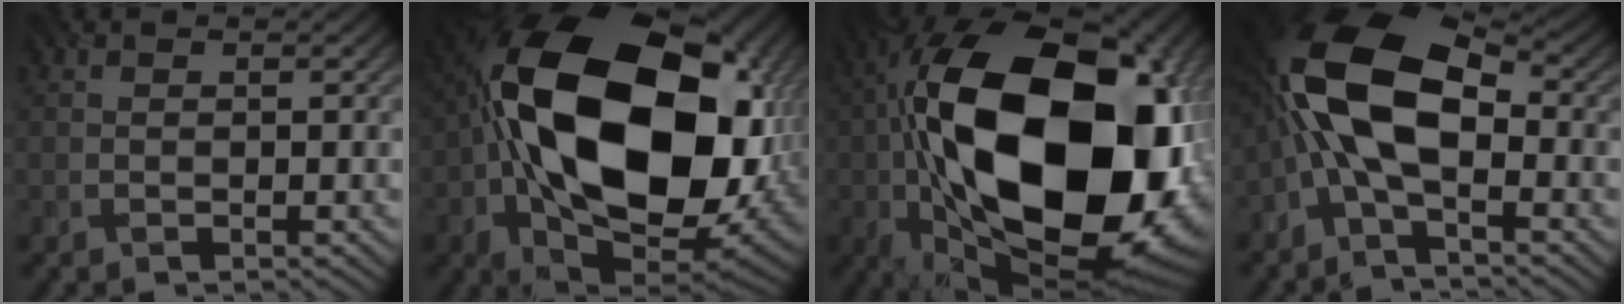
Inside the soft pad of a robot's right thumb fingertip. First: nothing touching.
{"total": 23.4, "force": [0.5, 14.6, 18.2], "torque": [-0.402, -0.049, 0.039]}
{"total": 24.1, "force": [-0.6, 13.4, 20.0], "torque": [-0.399, -0.031, -0.011]}
{"total": 14.2, "force": [-0.5, 6.9, 12.4], "torque": [-0.256, 0.030, -0.032]}